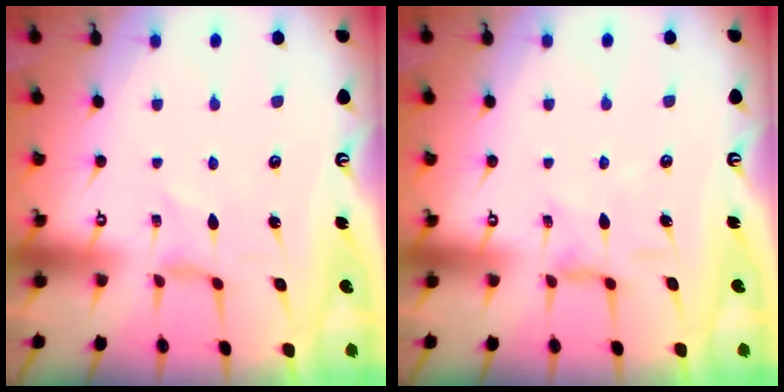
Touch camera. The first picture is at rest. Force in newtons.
{"total": 5.1, "press": 5.1, "slide": 0.4}